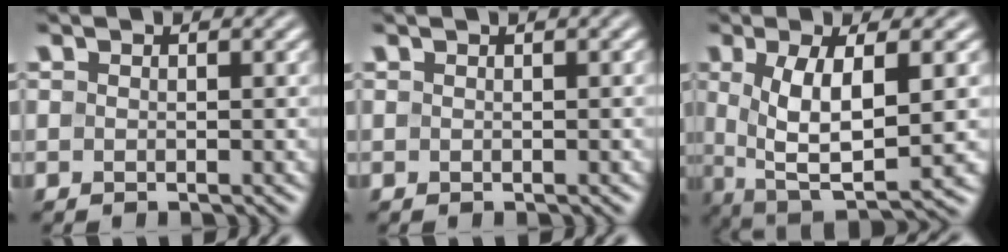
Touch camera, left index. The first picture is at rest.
{"total": 0.8, "force": [0.4, 0.2, 0.7], "torque": [-0.011, 0.006, 0.002]}
{"total": 8.1, "force": [0.7, 2.7, 7.6], "torque": [-0.141, -0.008, 0.015]}